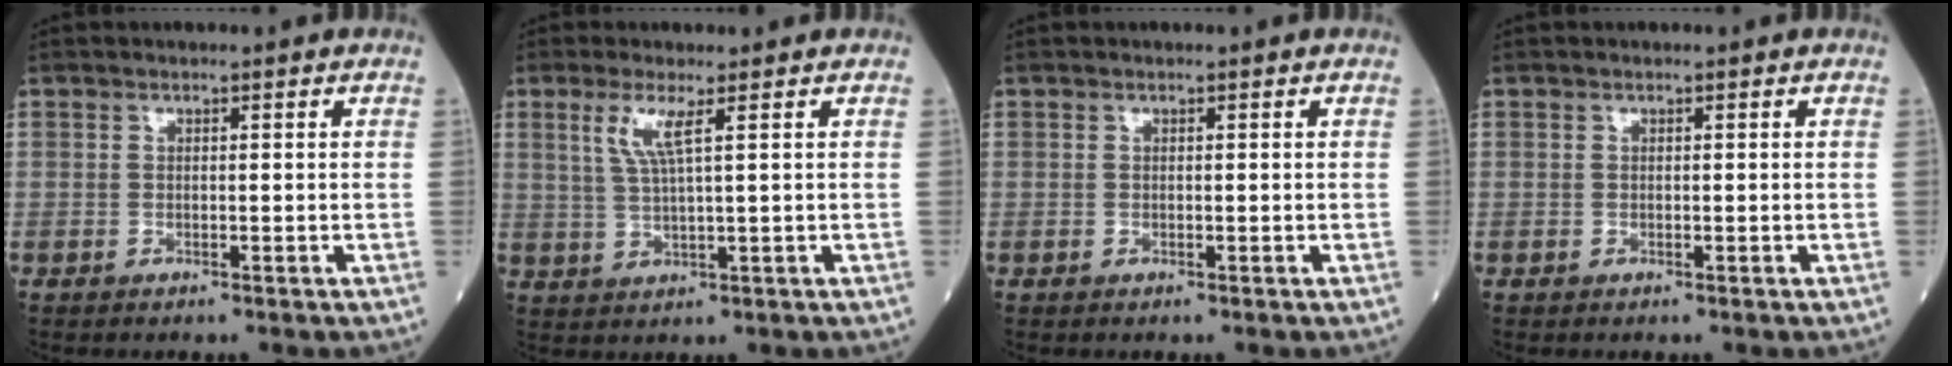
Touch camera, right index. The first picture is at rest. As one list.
[{"total": 4.2, "force": [1.8, -0.3, 3.8], "torque": [-0.085, -0.002, 0.038]}, {"total": 0.0}, {"total": 0.0}]